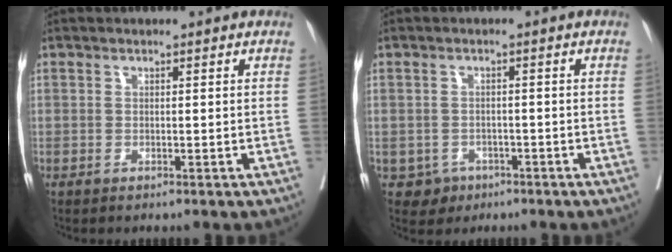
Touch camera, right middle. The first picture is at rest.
{"total": 3.0, "force": [-1.5, 2.6, 0.3], "torque": [0.002, 0.011, -0.018]}